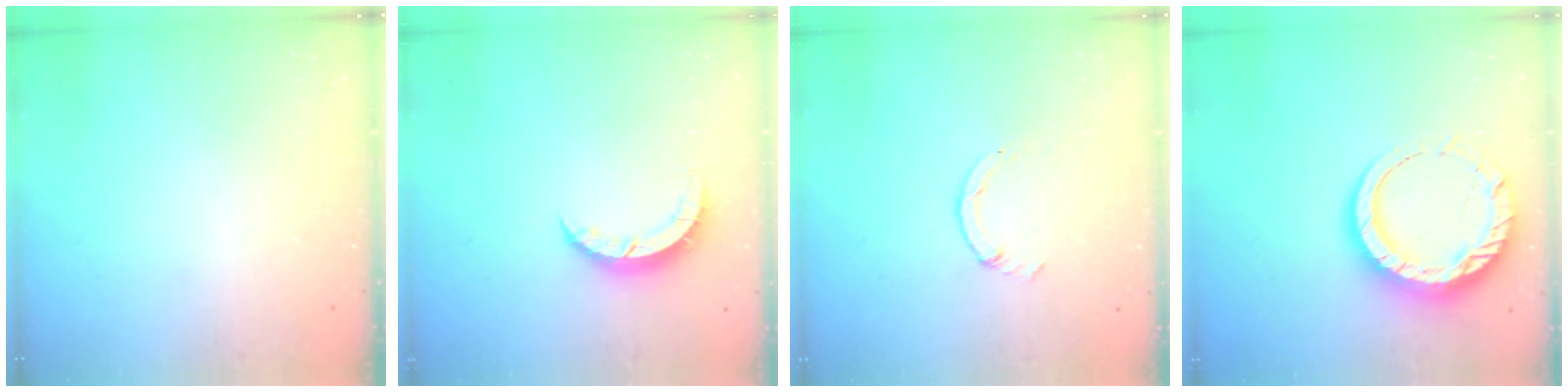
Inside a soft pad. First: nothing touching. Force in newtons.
{"total": 4.1, "press": 4.1, "slide": 0.4}
{"total": 1.1, "press": 1.1, "slide": 0.2}
{"total": 14.3, "press": 14.3, "slide": 1.3}